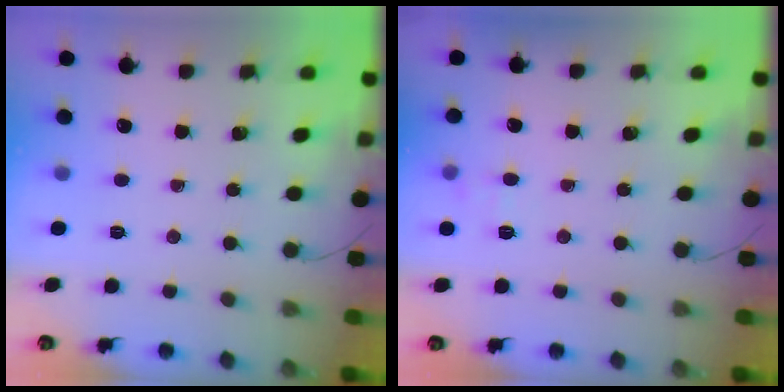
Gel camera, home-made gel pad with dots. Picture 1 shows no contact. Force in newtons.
{"total": 6.1, "press": 5.8, "slide": 1.9}